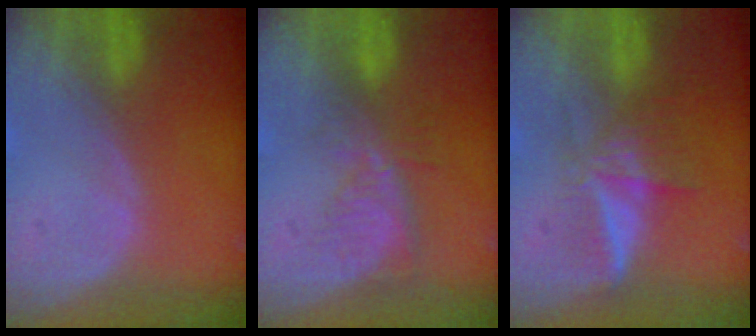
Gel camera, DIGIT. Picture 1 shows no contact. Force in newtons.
{"total": 5.3, "press": 4.7, "slide": 2.5}
{"total": 6.0, "press": 5.3, "slide": 2.7}